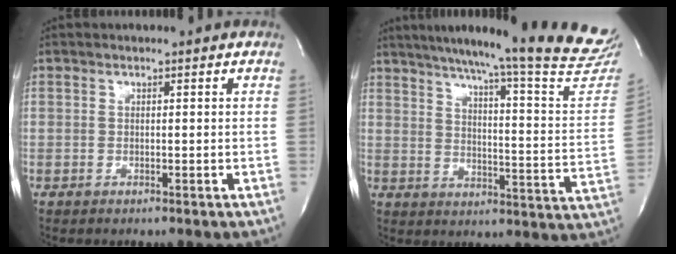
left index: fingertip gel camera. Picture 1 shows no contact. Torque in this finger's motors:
{"motor_torque": [0.16, -0.18, 0.34, 0.06]}